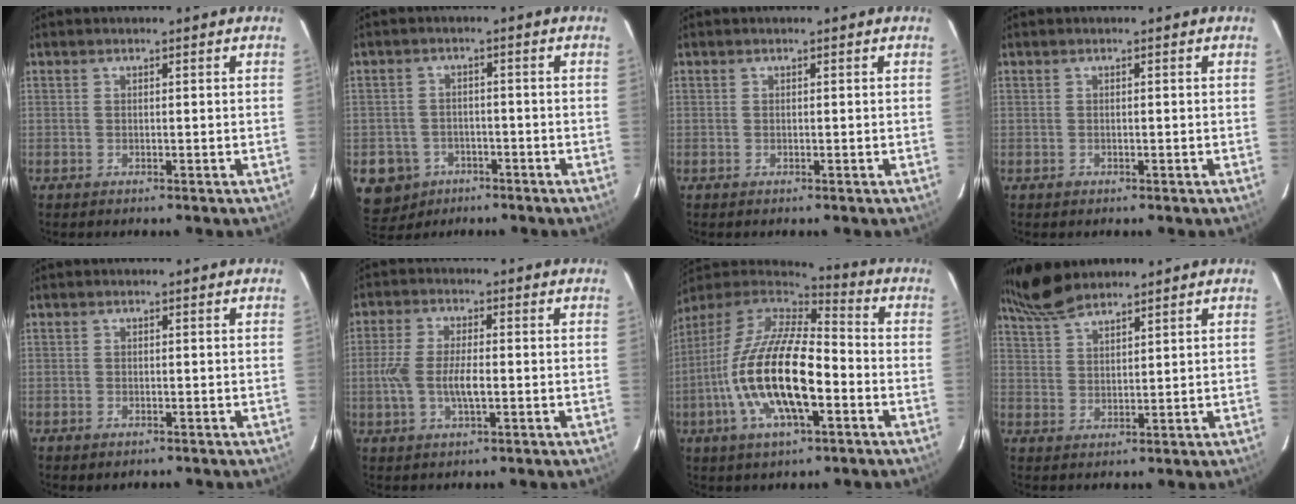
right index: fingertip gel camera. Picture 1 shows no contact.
{"total": 8.1, "force": [-3.9, 6.9, 1.7], "torque": [-0.066, 0.017, -0.054]}
{"total": 0.0}
{"total": 0.5, "force": [-0.3, 0.5, 0.1], "torque": [0.002, 0.001, 0.000]}
{"total": 1.5, "force": [-0.8, 1.1, 0.7], "torque": [-0.012, -0.004, -0.011]}
{"total": 7.4, "force": [-1.2, 2.9, 6.7], "torque": [-0.139, -0.001, -0.023]}
{"total": 20.7, "force": [-5.7, 7.7, 18.3], "torque": [-0.362, -0.019, -0.110]}
{"total": 7.7, "force": [6.8, 1.6, 3.2], "torque": [-0.070, 0.019, 0.135]}